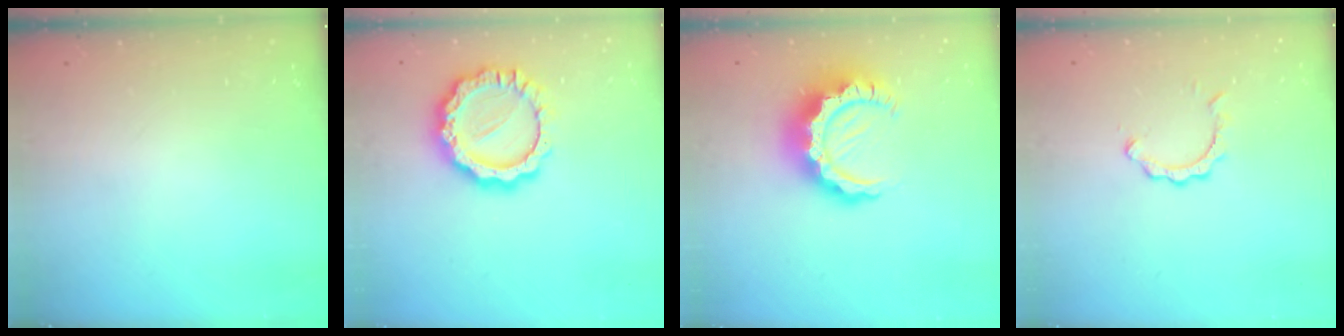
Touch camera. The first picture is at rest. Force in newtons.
{"total": 13.5, "press": 13.5, "slide": 1.0}
{"total": 12.4, "press": 12.3, "slide": 1.3}
{"total": 2.8, "press": 2.8, "slide": 0.3}